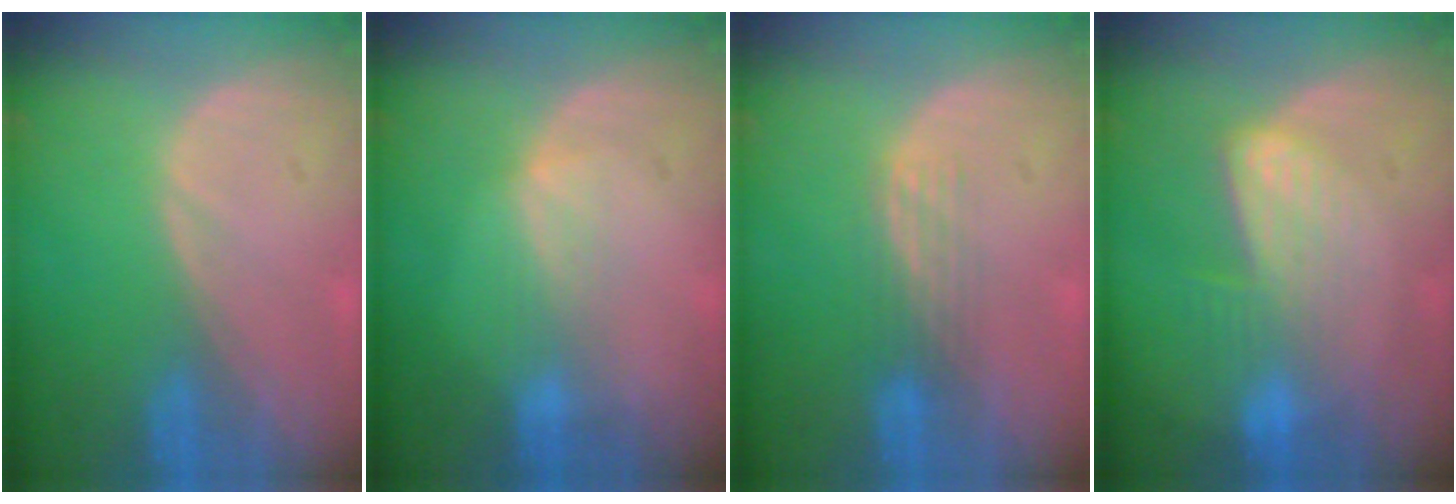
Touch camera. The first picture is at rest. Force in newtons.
{"total": 2.4, "press": 2.4, "slide": 0.4}
{"total": 3.0, "press": 2.7, "slide": 1.3}
{"total": 7.0, "press": 5.8, "slide": 3.8}